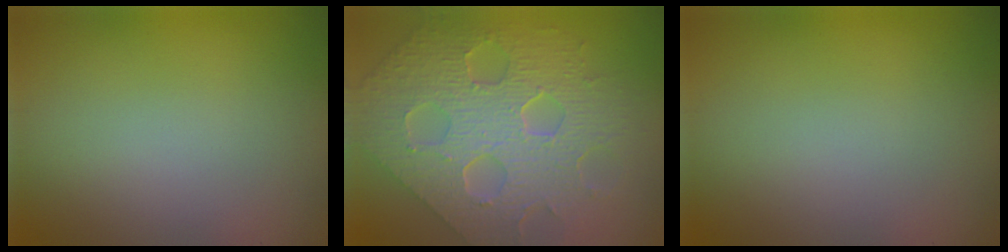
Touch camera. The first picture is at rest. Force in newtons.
{"total": 9.0, "press": 6.5, "slide": 6.2}
{"total": 0.0}